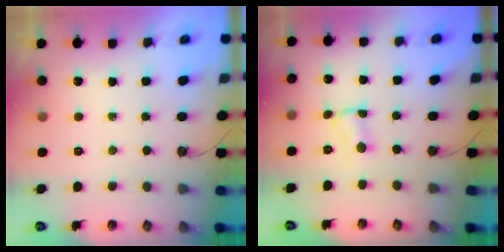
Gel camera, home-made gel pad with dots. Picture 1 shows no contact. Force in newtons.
{"total": 1.1, "press": 0.9, "slide": 0.7}